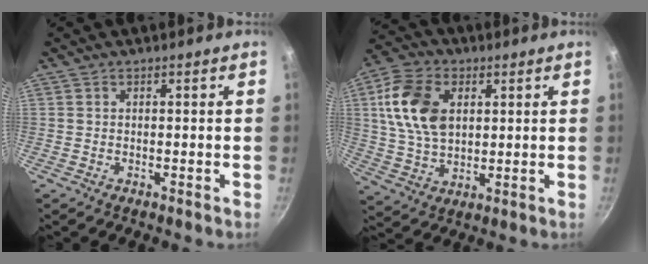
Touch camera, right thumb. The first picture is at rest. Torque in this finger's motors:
{"motor_torque": [-1.19, 1.35, 1.36, -0.19, 0.33]}